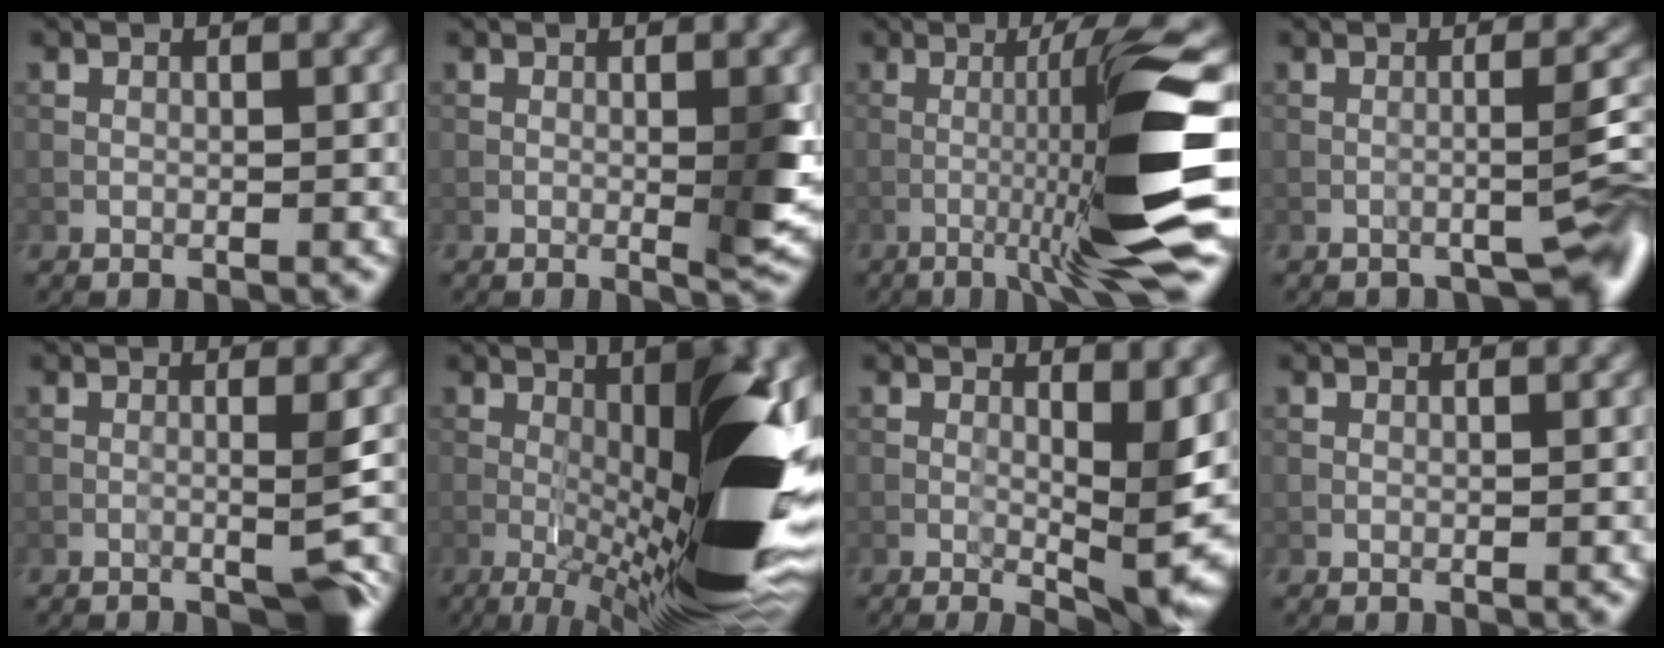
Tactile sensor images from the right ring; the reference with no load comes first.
{"total": 2.7, "force": [0.0, 0.3, 2.7], "torque": [-0.038, -0.006, 0.000]}
{"total": 11.1, "force": [-3.0, -0.1, 10.7], "torque": [-0.169, 0.022, -0.048]}
{"total": 4.8, "force": [-1.5, 1.1, 4.5], "torque": [-0.054, 0.008, -0.031]}
{"total": 3.7, "force": [-0.7, 0.7, 3.6], "torque": [-0.040, 0.007, -0.013]}
{"total": 16.2, "force": [-1.9, 3.2, 15.8], "torque": [-0.217, 0.015, -0.031]}
{"total": 6.6, "force": [0.5, 2.1, 6.3], "torque": [-0.087, -0.011, 0.010]}
{"total": 0.0}